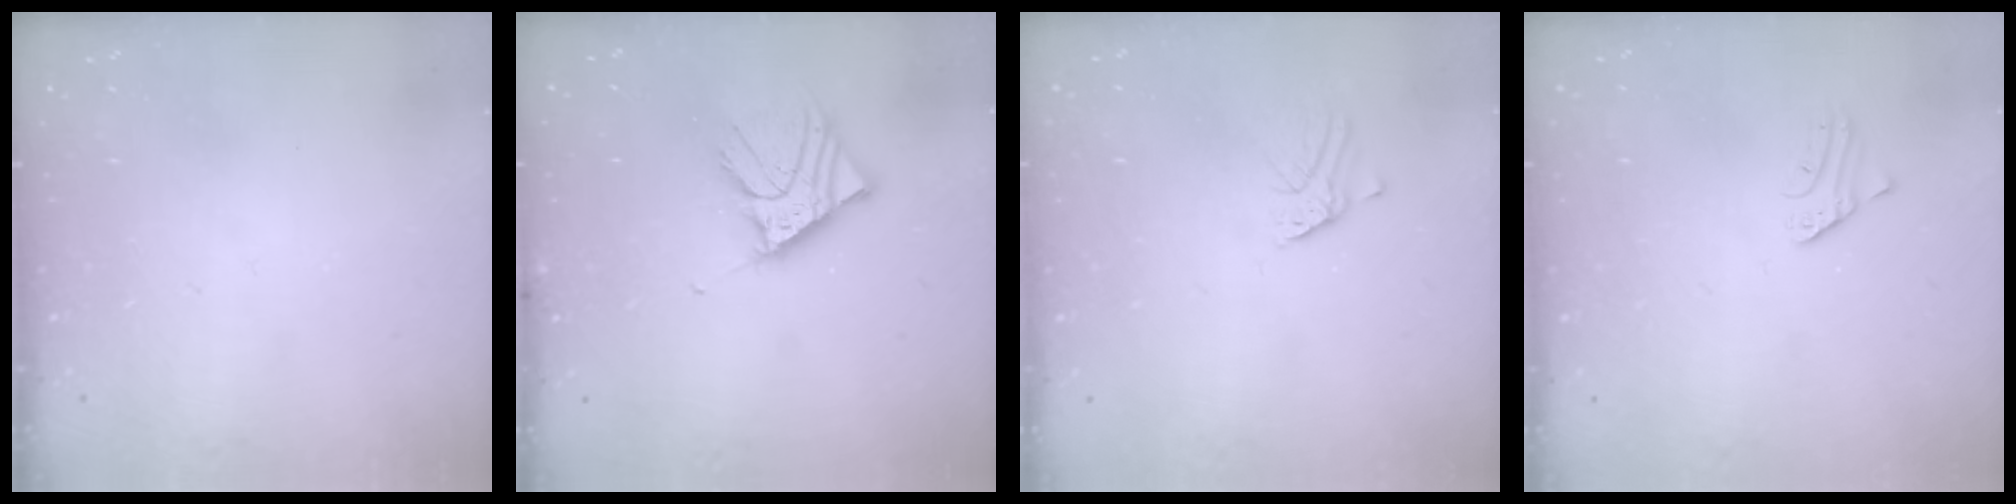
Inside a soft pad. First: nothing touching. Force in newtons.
{"total": 10.6, "press": 10.4, "slide": 2.3}
{"total": 1.7, "press": 1.7, "slide": 0.1}
{"total": 1.8, "press": 1.8, "slide": 0.2}